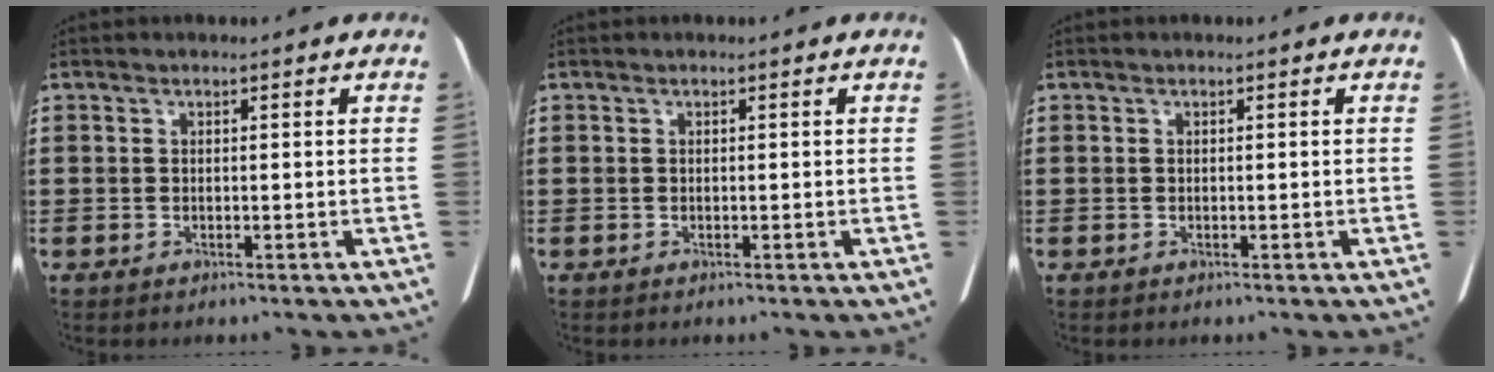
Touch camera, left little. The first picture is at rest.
{"total": 0.0}
{"total": 0.0}